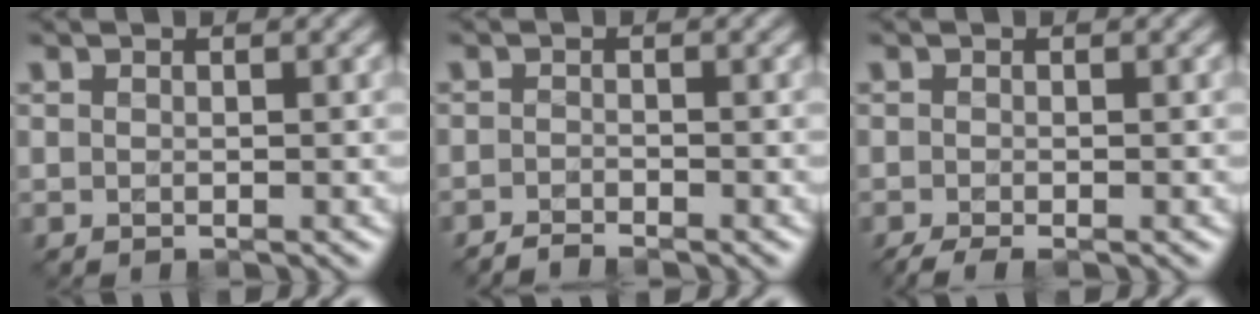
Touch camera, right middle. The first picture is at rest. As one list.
[{"total": 1.4, "force": [-1.3, 0.1, 0.4], "torque": [-0.004, -0.001, -0.030]}, {"total": 2.0, "force": [-1.5, 0.3, 1.2], "torque": [-0.022, -0.006, -0.031]}]